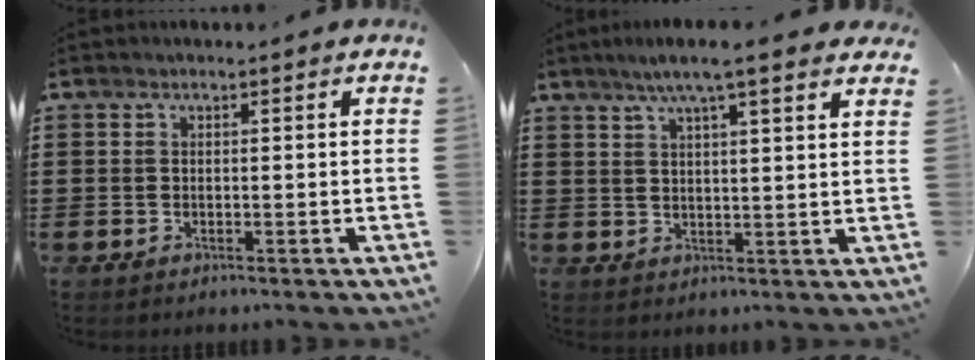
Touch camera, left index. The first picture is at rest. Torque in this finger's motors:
{"motor_torque": [1.51, -0.63, 0.66, 0.14]}